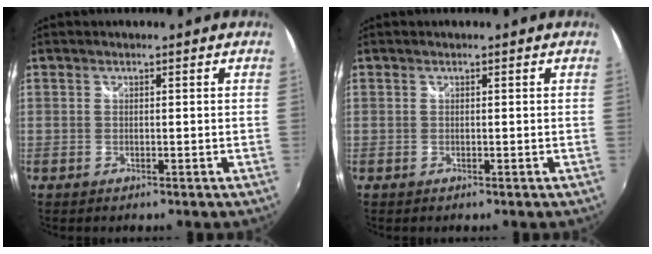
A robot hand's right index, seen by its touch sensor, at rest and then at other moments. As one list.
[{"total": 0.0}]